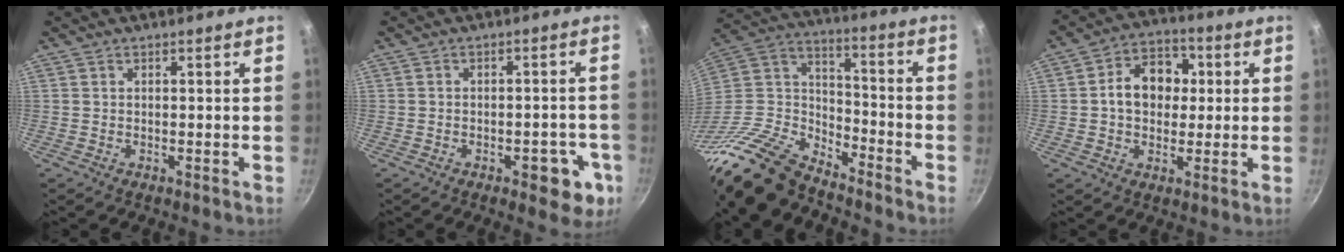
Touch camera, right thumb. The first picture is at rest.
{"total": 7.8, "force": [-3.1, 4.0, 5.9], "torque": [-0.040, 0.018, -0.034]}
{"total": 21.5, "force": [-16.4, 10.0, 9.6], "torque": [-0.172, 0.089, -0.319]}
{"total": 11.1, "force": [1.1, 8.5, 7.0], "torque": [-0.070, 0.019, 0.003]}